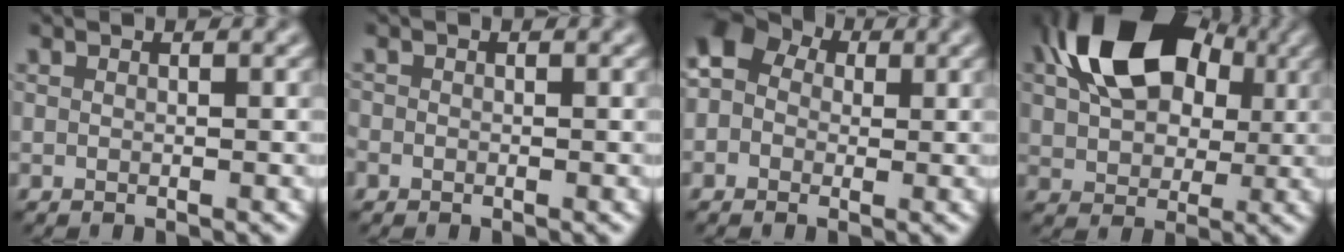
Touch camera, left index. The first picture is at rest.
{"total": 0.8, "force": [-0.4, 0.7, 0.1], "torque": [0.003, -0.004, -0.009]}
{"total": 5.9, "force": [0.9, 5.1, 2.8], "torque": [-0.044, 0.029, -0.026]}
{"total": 12.5, "force": [3.6, 8.4, 8.6], "torque": [-0.158, 0.019, 0.054]}